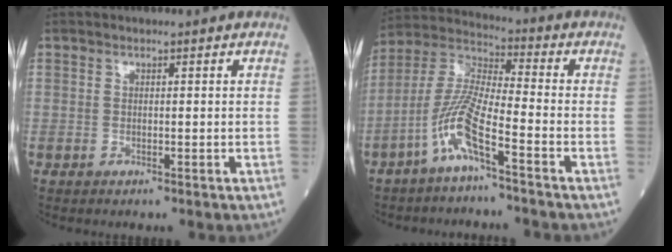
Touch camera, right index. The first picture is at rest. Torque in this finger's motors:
{"motor_torque": [1.03, -0.76, 0.27, 0.08]}